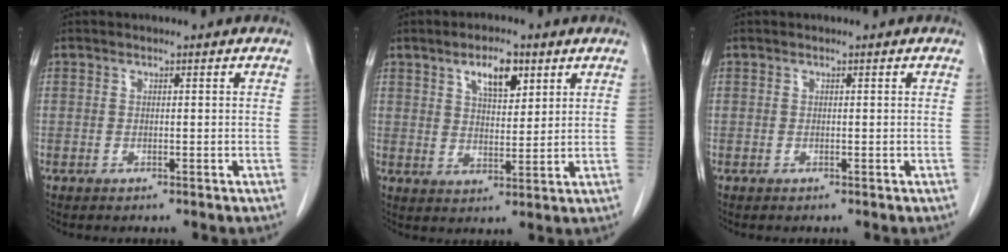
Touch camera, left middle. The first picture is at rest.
{"total": 6.4, "force": [3.5, 2.3, 4.8], "torque": [-0.081, 0.002, 0.059]}
{"total": 0.0}